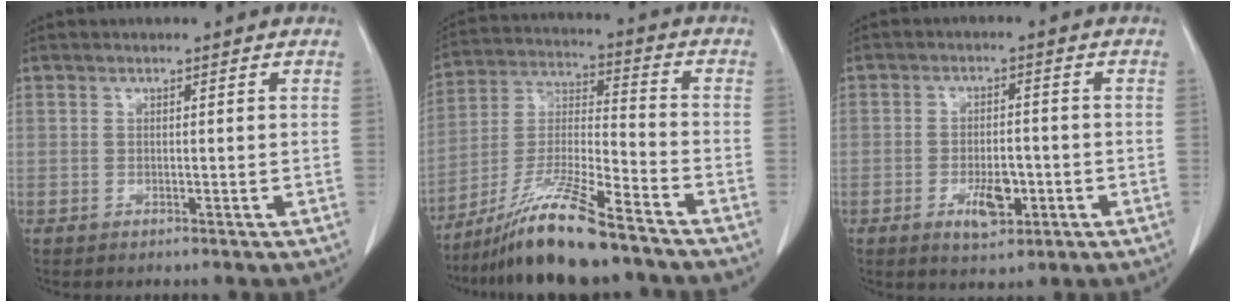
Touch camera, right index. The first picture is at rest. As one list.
[{"total": 14.2, "force": [-11.0, 0.6, 8.9], "torque": [-0.173, -0.019, -0.201]}, {"total": 5.2, "force": [-2.1, 2.3, 4.2], "torque": [-0.068, 0.000, -0.027]}]